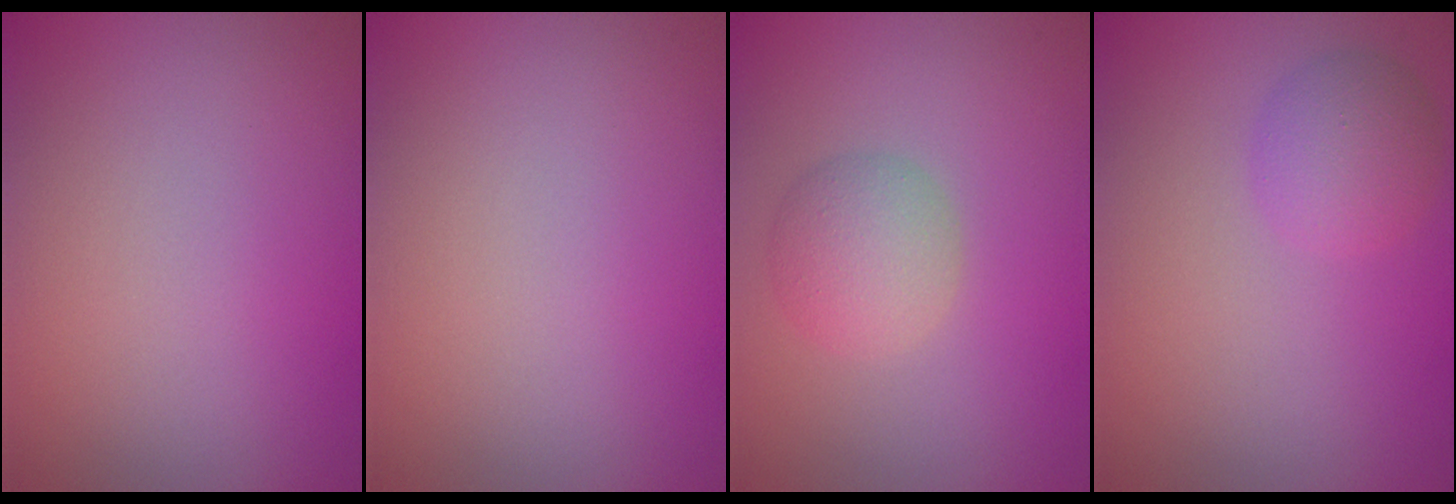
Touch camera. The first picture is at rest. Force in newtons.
{"total": 0.0}
{"total": 3.1, "press": 3.1, "slide": 0.1}
{"total": 2.7, "press": 2.7, "slide": 0.1}